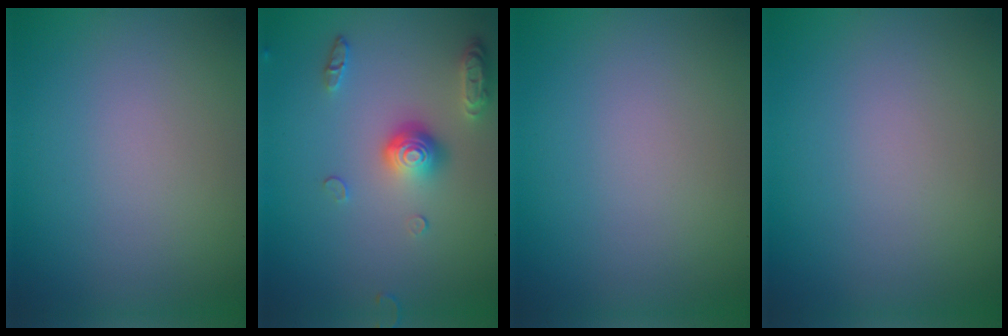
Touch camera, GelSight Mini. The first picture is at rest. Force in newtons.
{"total": 3.8, "press": 3.0, "slide": 2.5}
{"total": 0.0}
{"total": 0.0}